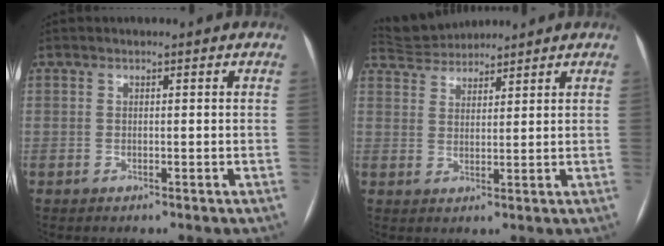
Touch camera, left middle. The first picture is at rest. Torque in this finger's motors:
{"motor_torque": [-0.14, 0.04, -0.11, -0.02]}